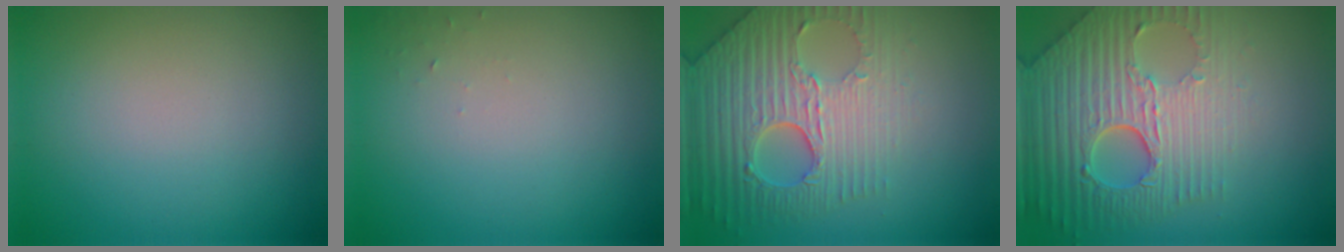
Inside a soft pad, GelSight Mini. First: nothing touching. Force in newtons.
{"total": 0.6, "press": 0.6, "slide": 0.1}
{"total": 6.3, "press": 5.3, "slide": 3.4}
{"total": 9.0, "press": 6.1, "slide": 6.6}